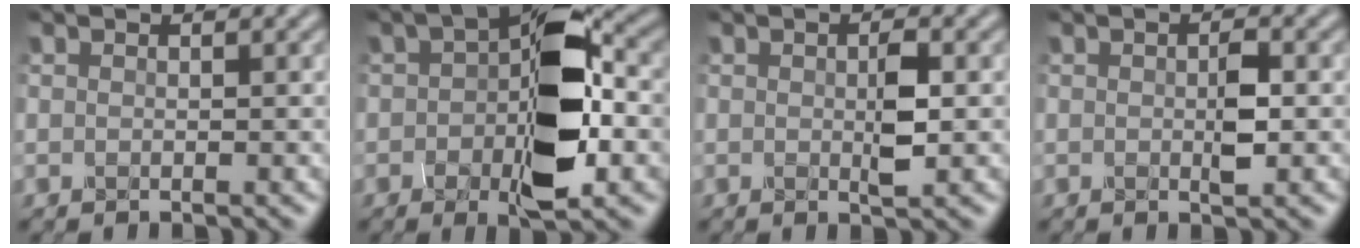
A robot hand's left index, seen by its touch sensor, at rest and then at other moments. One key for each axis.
{"total": 9.7, "fx": -1.4, "fy": 4.7, "fz": 8.4, "tx": -0.130, "ty": 0.008, "tz": -0.029}
{"total": 2.4, "fx": 0.1, "fy": 0.7, "fz": 2.3, "tx": -0.043, "ty": -0.003, "tz": 0.000}
{"total": 2.1, "fx": 0.0, "fy": 0.7, "fz": 2.0, "tx": -0.035, "ty": -0.002, "tz": -0.001}